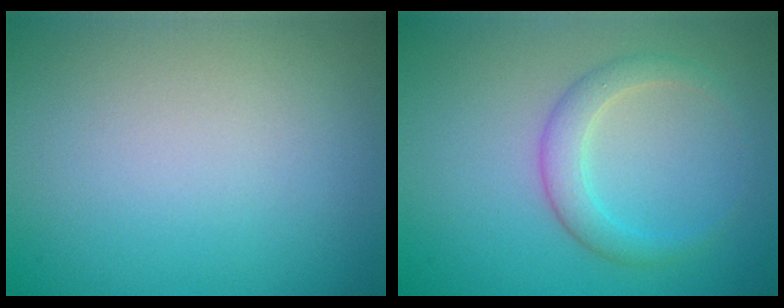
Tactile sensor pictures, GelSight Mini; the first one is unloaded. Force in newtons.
{"total": 2.6, "press": 2.6, "slide": 0.1}